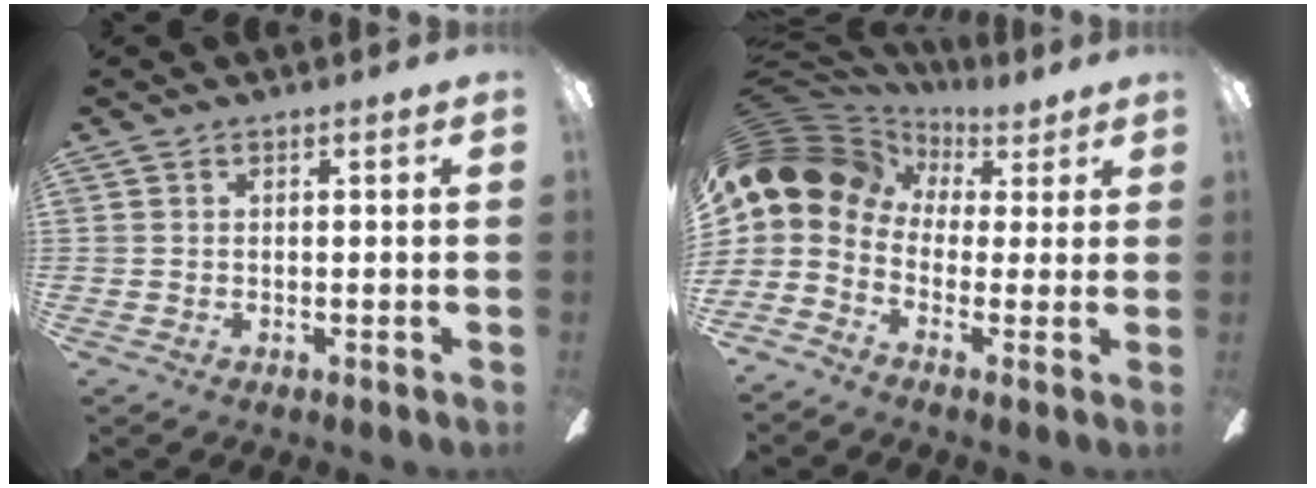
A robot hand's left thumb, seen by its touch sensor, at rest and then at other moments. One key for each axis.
{"total": 10.6, "fx": 1.5, "fy": 8.6, "fz": 5.9, "tx": -0.145, "ty": -0.002, "tz": 0.030}